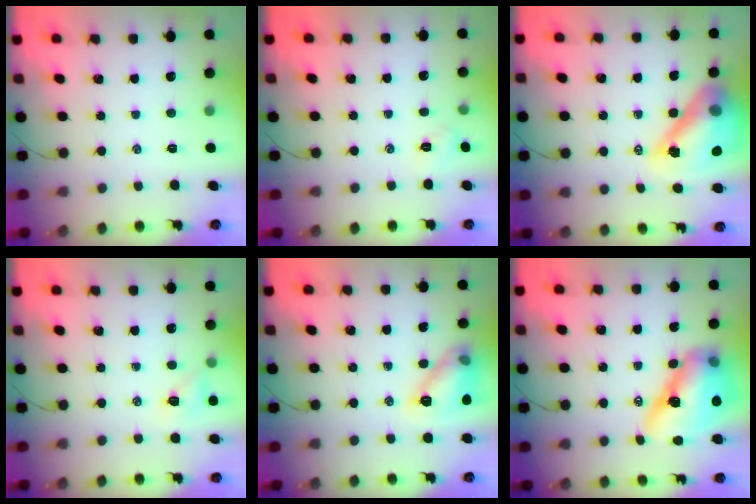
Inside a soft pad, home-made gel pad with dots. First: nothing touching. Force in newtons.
{"total": 2.8, "press": 2.7, "slide": 0.8}
{"total": 18.2, "press": 17.4, "slide": 5.3}
{"total": 5.7, "press": 5.6, "slide": 1.3}
{"total": 12.4, "press": 12.4, "slide": 0.1}
{"total": 15.5, "press": 14.9, "slide": 4.3}